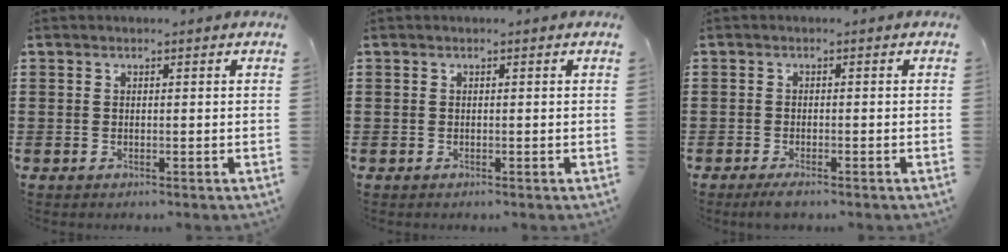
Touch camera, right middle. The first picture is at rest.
{"total": 0.0}
{"total": 1.5, "force": [-1.3, 0.0, 0.8], "torque": [-0.021, -0.003, -0.026]}